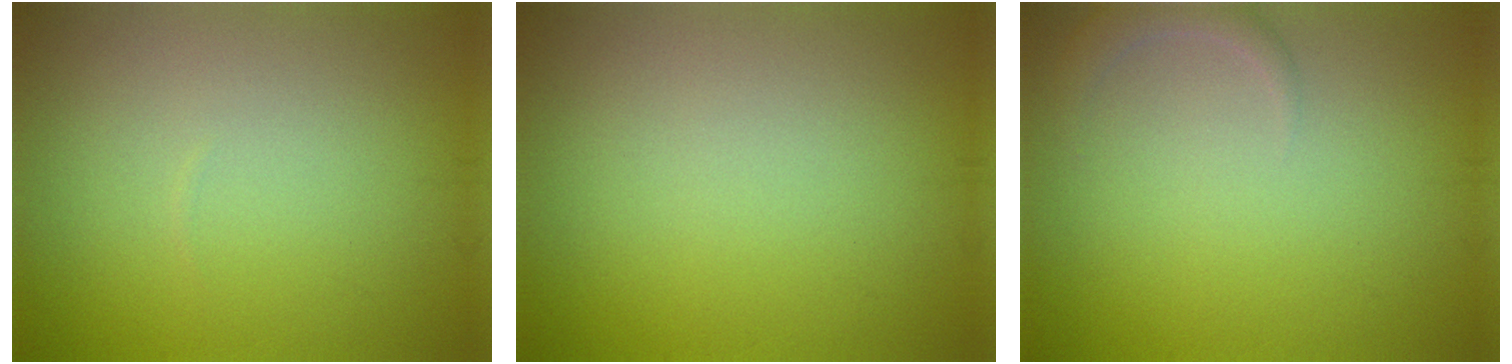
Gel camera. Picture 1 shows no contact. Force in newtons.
{"total": 0.0}
{"total": 1.5, "press": 1.5, "slide": 0.2}